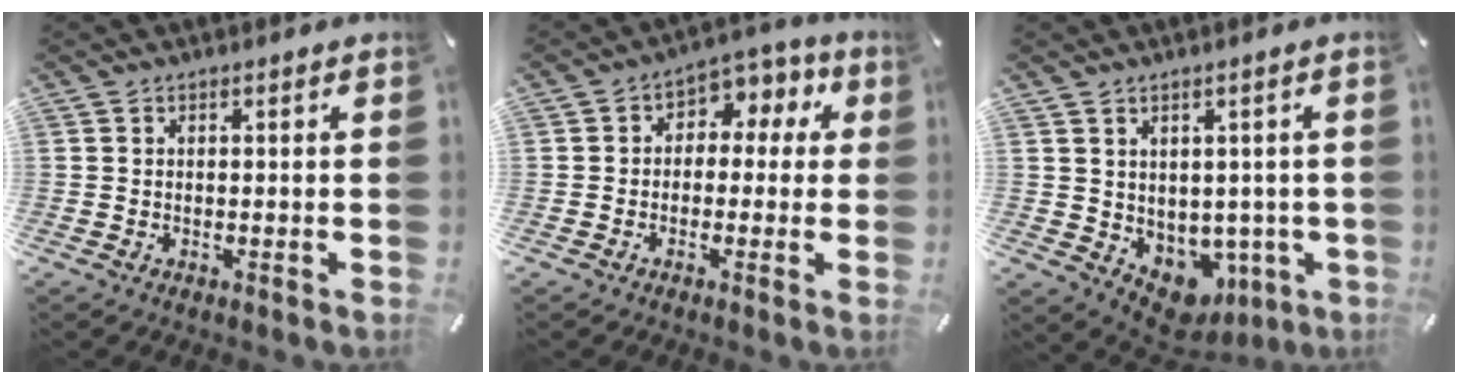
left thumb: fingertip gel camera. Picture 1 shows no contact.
{"total": 6.1, "force": [-0.3, 5.0, 3.5], "torque": [-0.044, 0.012, -0.012]}
{"total": 6.0, "force": [-0.2, 5.6, 2.1], "torque": [-0.022, -0.016, 0.010]}